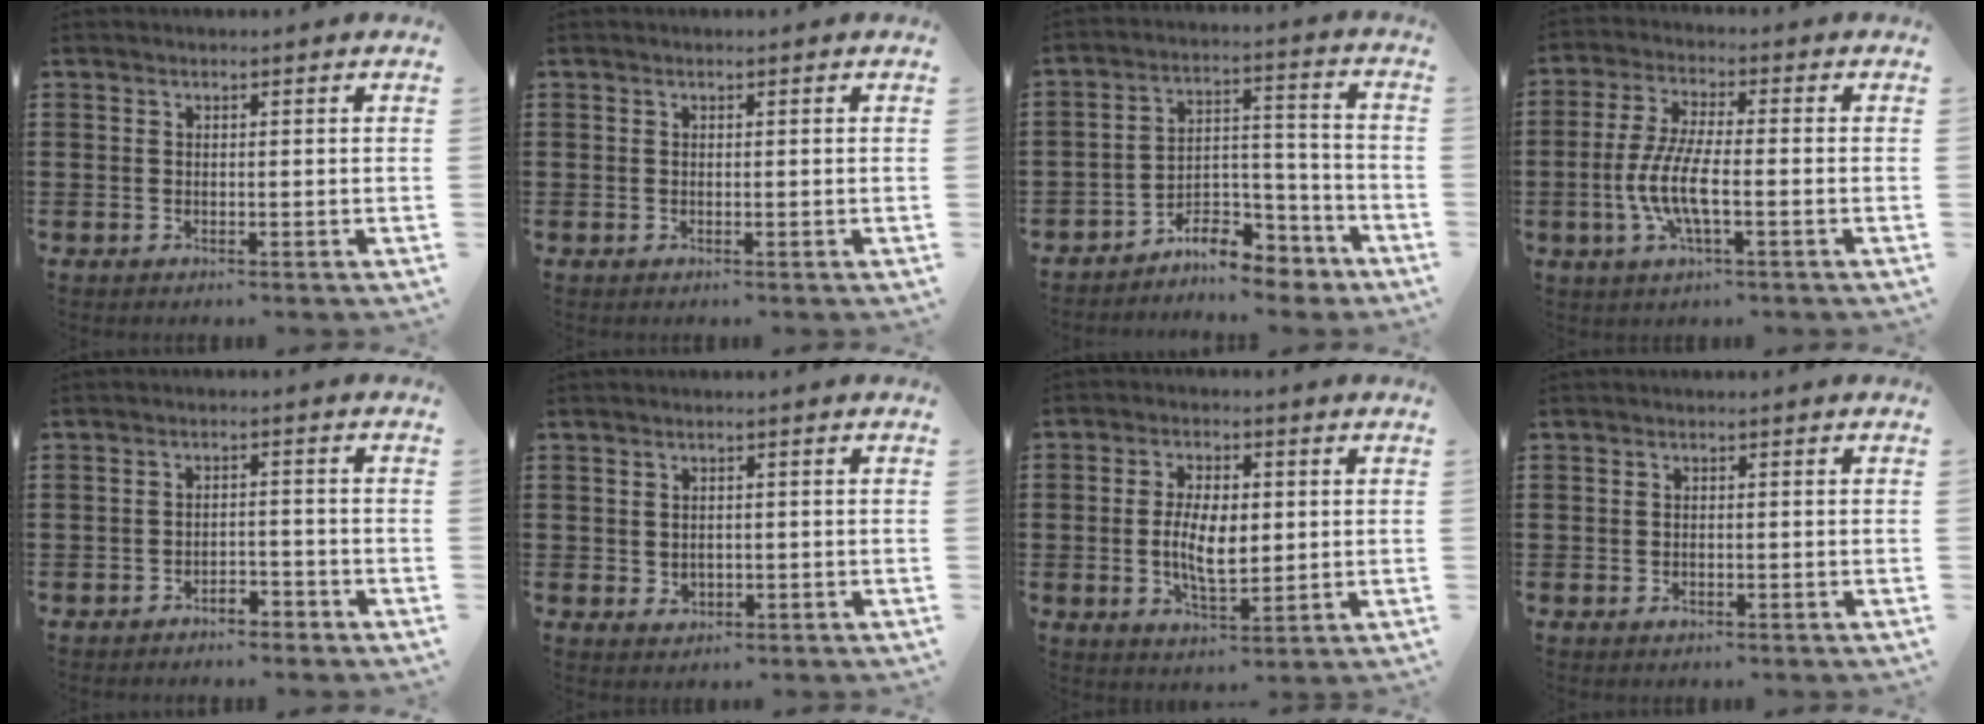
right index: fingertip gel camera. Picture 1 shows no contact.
{"total": 0.0}
{"total": 7.5, "force": [-6.6, 2.8, 2.0], "torque": [-0.026, 0.025, -0.126]}
{"total": 7.5, "force": [-2.2, 1.9, 6.9], "torque": [-0.157, -0.013, -0.050]}
{"total": 2.5, "force": [-2.4, 0.5, 0.4], "torque": [-0.014, 0.002, -0.050]}
{"total": 1.4, "force": [0.1, 1.2, 0.8], "torque": [-0.017, 0.005, 0.001]}
{"total": 6.9, "force": [0.1, 3.3, 6.0], "torque": [-0.118, 0.003, -0.003]}
{"total": 0.7, "force": [-0.4, 0.5, 0.4], "torque": [-0.009, -0.001, -0.007]}